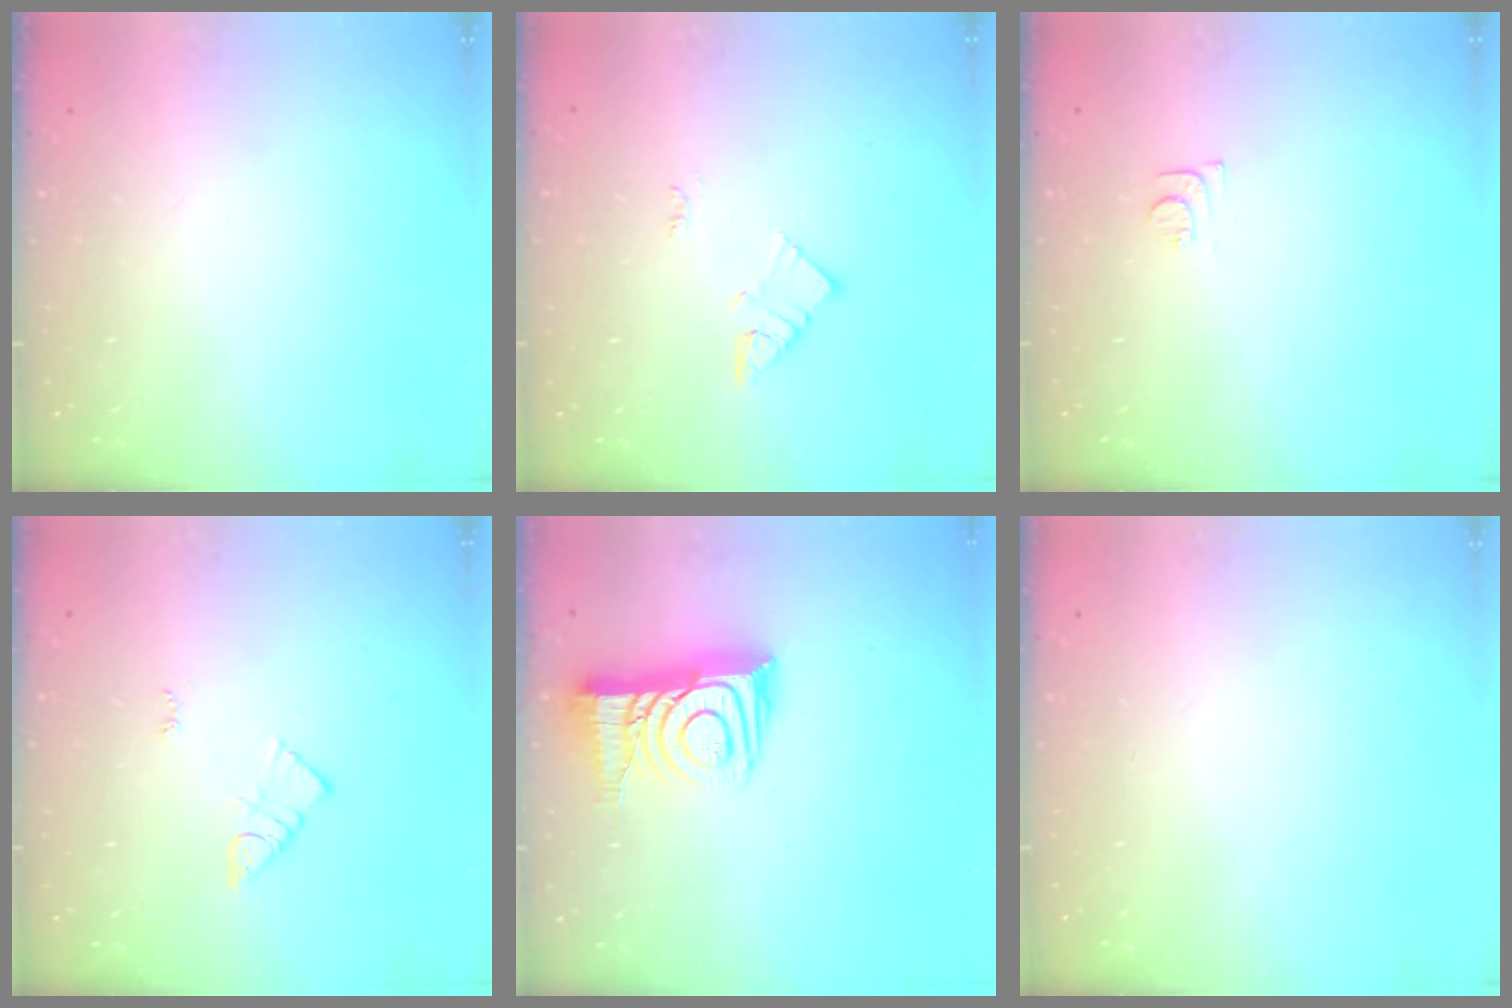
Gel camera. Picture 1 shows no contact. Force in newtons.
{"total": 4.6, "press": 4.6, "slide": 0.3}
{"total": 6.6, "press": 6.6, "slide": 0.7}
{"total": 4.3, "press": 4.2, "slide": 0.6}
{"total": 14.1, "press": 14.1, "slide": 1.1}
{"total": 1.5, "press": 1.5, "slide": 0.1}